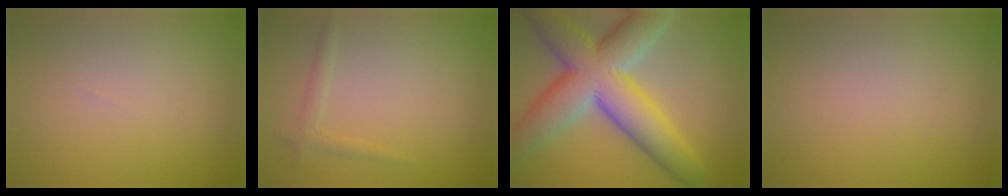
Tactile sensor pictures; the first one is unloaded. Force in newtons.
{"total": 1.2, "press": 1.2, "slide": 0.0}
{"total": 11.9, "press": 11.9, "slide": 0.7}
{"total": 0.0}